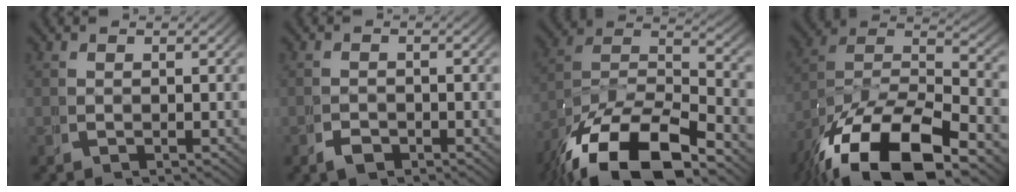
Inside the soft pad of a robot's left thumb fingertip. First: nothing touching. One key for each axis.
{"total": 1.2, "fx": -1.1, "fy": 0.4, "fz": 0.2, "tx": 0.006, "ty": 0.000, "tz": -0.023}
{"total": 14.2, "fx": -4.3, "fy": 8.9, "fz": 10.3, "tx": -0.216, "ty": -0.043, "tz": -0.057}
{"total": 15.7, "fx": -4.1, "fy": 9.7, "fz": 11.6, "tx": -0.237, "ty": -0.046, "tz": -0.049}